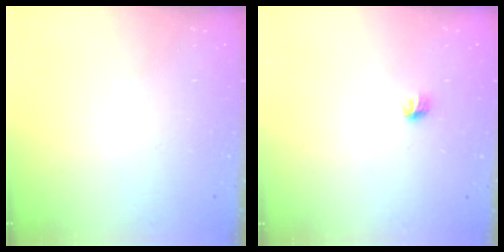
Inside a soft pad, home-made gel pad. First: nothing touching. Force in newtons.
{"total": 4.2, "press": 4.1, "slide": 1.0}